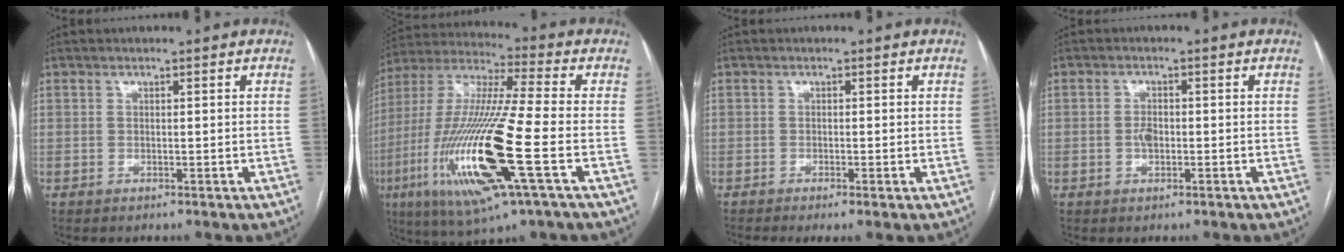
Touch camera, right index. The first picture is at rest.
{"total": 22.5, "force": [-6.6, 1.7, 21.5], "torque": [-0.478, -0.033, -0.126]}
{"total": 3.6, "force": [-1.7, 0.8, 3.1], "torque": [-0.052, -0.011, -0.026]}
{"total": 2.0, "force": [-0.5, 1.1, 1.6], "torque": [-0.031, 0.003, -0.008]}